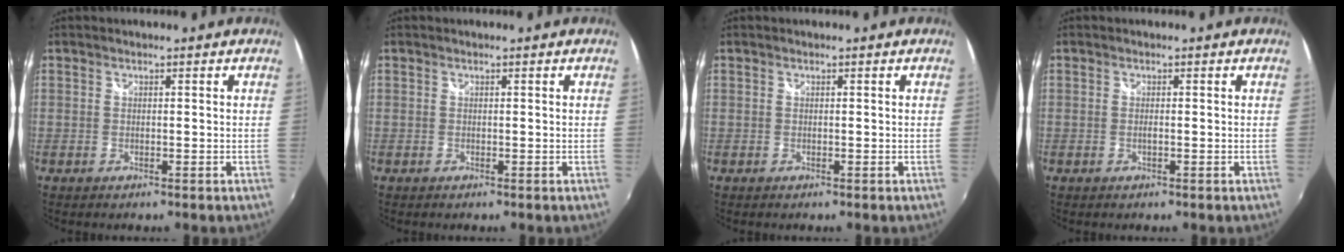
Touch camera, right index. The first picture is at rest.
{"total": 0.0}
{"total": 0.0}
{"total": 0.7, "force": [-0.3, 0.0, 0.6], "torque": [-0.012, -0.001, -0.006]}